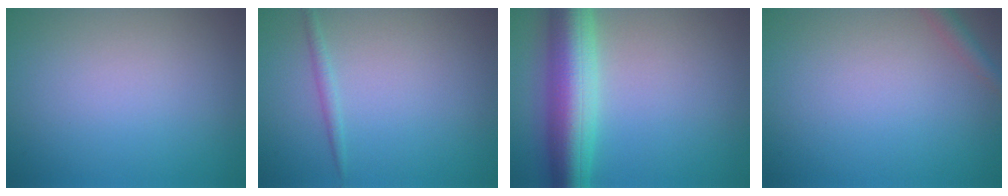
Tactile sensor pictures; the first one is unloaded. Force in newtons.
{"total": 0.9, "press": 0.9, "slide": 0.1}
{"total": 8.2, "press": 8.1, "slide": 0.3}
{"total": 1.6, "press": 1.6, "slide": 0.1}